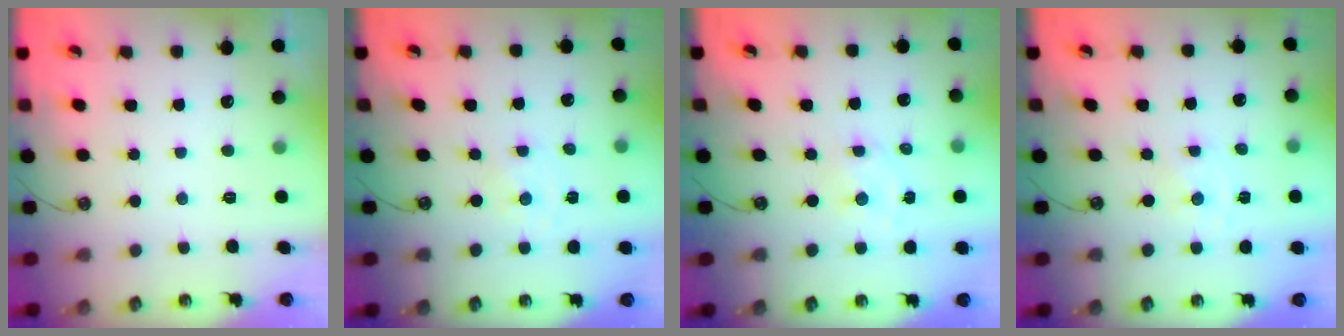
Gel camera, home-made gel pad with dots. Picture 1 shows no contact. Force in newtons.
{"total": 0.0}
{"total": 1.6, "press": 1.6, "slide": 0.2}
{"total": 0.0}